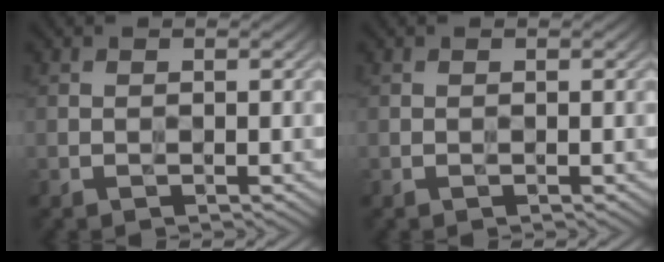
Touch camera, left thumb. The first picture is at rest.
{"total": 0.0}